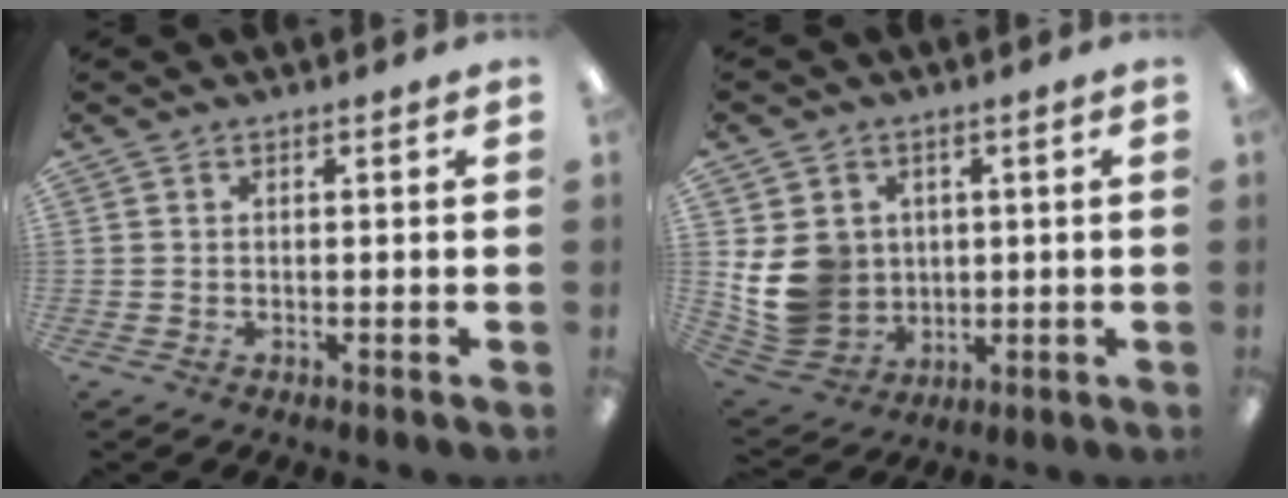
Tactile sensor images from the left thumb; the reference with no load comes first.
{"total": 10.7, "force": [1.2, 9.8, 4.0], "torque": [-0.105, -0.002, 0.033]}